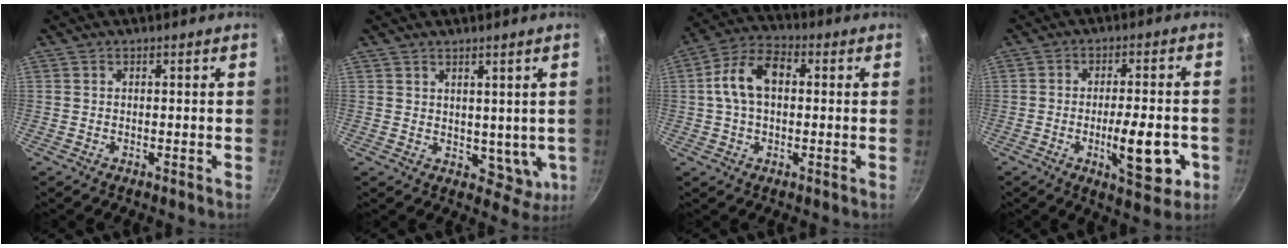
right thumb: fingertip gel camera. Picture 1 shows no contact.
{"total": 5.5, "force": [1.7, 4.0, 3.4], "torque": [-0.032, -0.013, 0.035]}
{"total": 10.4, "force": [1.1, 6.7, 7.9], "torque": [-0.136, 0.028, 0.007]}
{"total": 11.9, "force": [-3.4, 4.2, 10.6], "torque": [-0.131, 0.008, -0.043]}